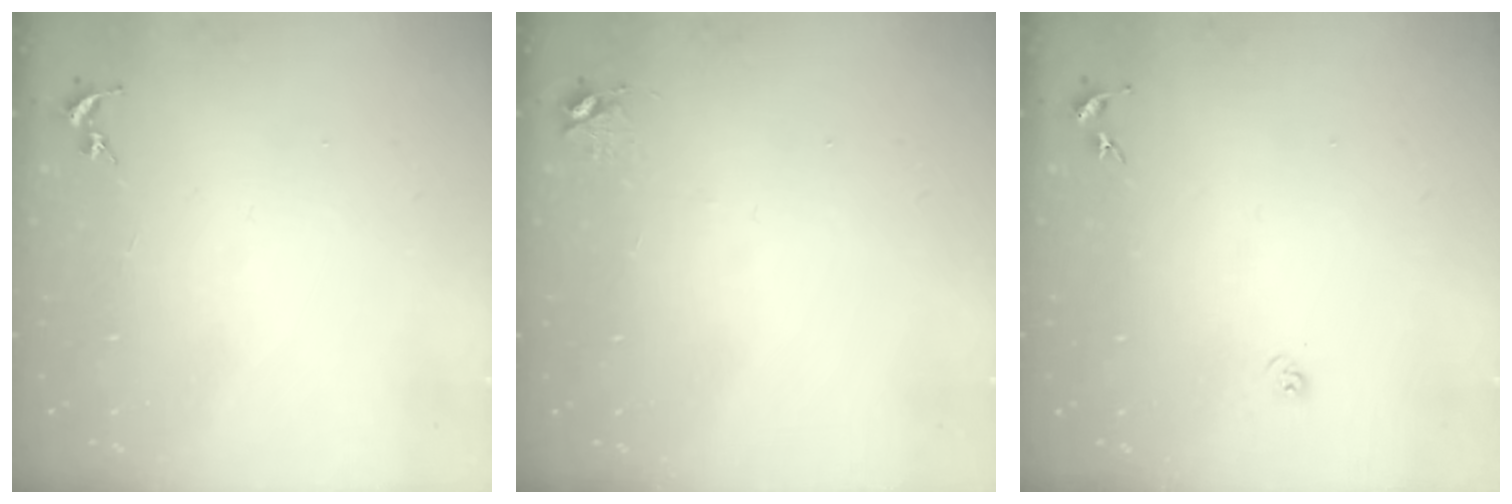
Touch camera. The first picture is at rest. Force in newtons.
{"total": 4.7, "press": 4.7, "slide": 0.6}
{"total": 3.3, "press": 3.2, "slide": 0.8}